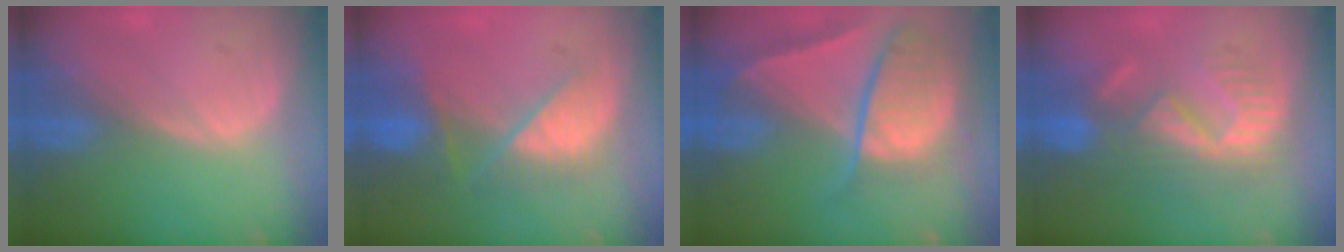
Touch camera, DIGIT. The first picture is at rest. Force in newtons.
{"total": 8.7, "press": 7.6, "slide": 4.3}
{"total": 10.3, "press": 8.7, "slide": 5.5}
{"total": 8.9, "press": 8.4, "slide": 3.0}